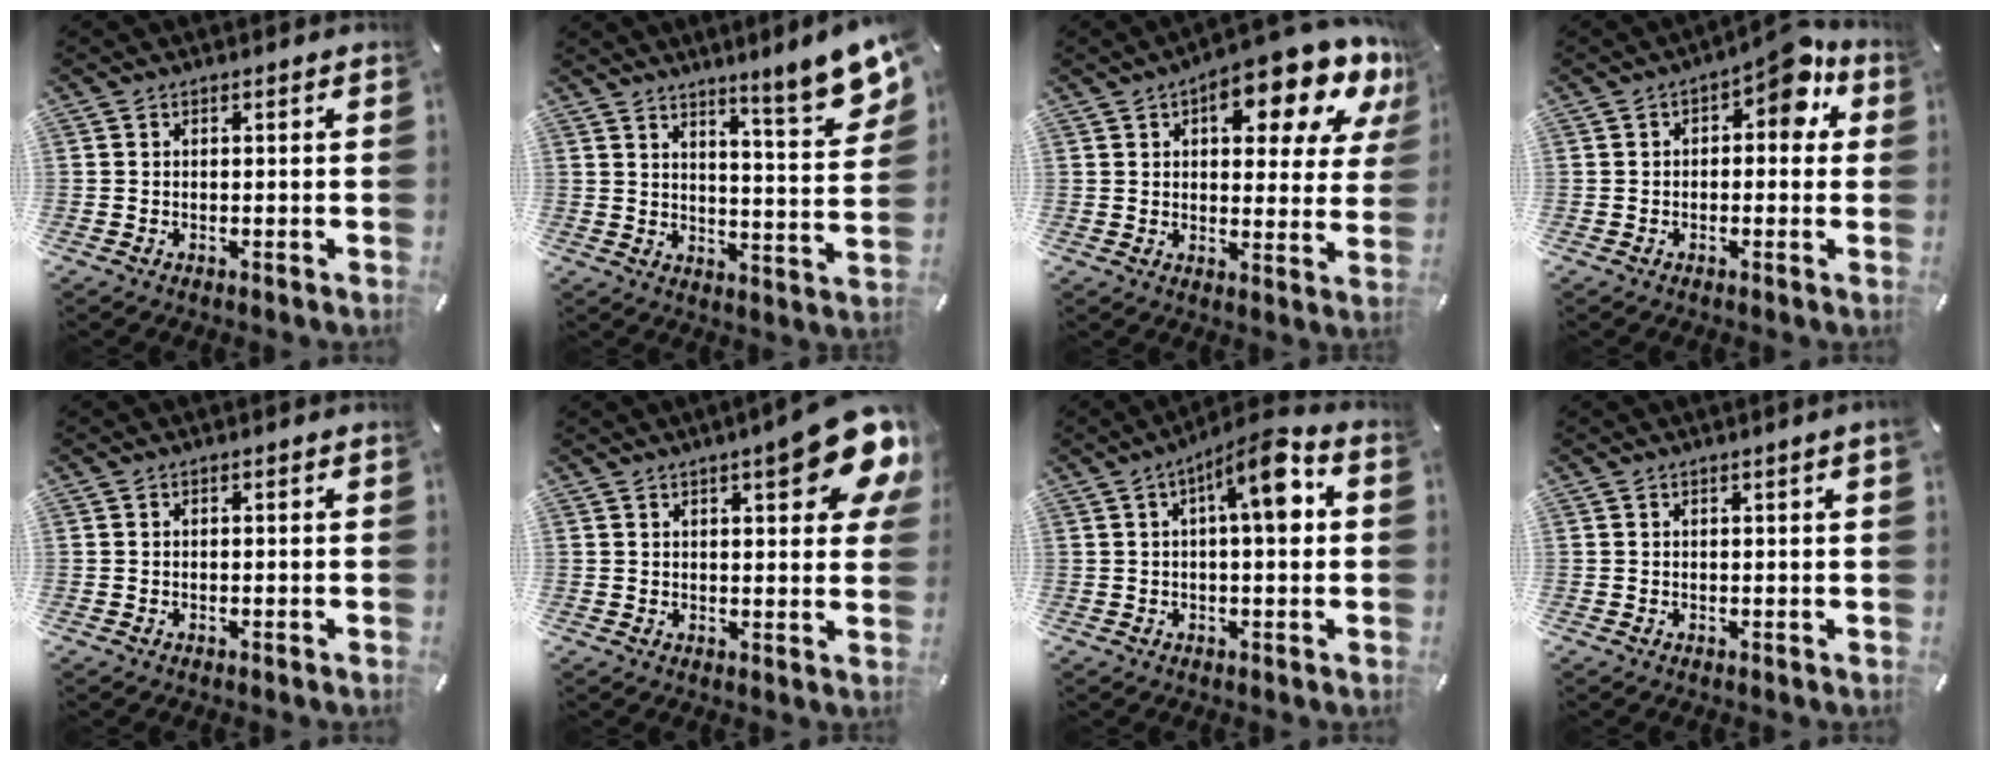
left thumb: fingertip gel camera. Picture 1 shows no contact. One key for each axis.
{"total": 10.5, "fx": 8.3, "fy": 0.7, "fz": 6.3, "tx": -0.097, "ty": -0.073, "tz": 0.135}
{"total": 17.6, "fx": 9.9, "fy": 7.5, "fz": 12.4, "tx": -0.152, "ty": -0.062, "tz": 0.157}
{"total": 7.8, "fx": 3.5, "fy": 3.8, "fz": 5.8, "tx": -0.074, "ty": -0.019, "tz": 0.051}
{"total": 0.0}
{"total": 14.7, "fx": 7.3, "fy": 3.9, "fz": 12.1, "tx": -0.161, "ty": -0.039, "tz": 0.115}
{"total": 11.2, "fx": 2.7, "fy": 3.0, "fz": 10.4, "tx": -0.157, "ty": -0.003, "tz": 0.035}
{"total": 1.2, "fx": 0.5, "fy": -0.1, "fz": 1.1, "tx": -0.020, "ty": -0.002, "tz": 0.008}